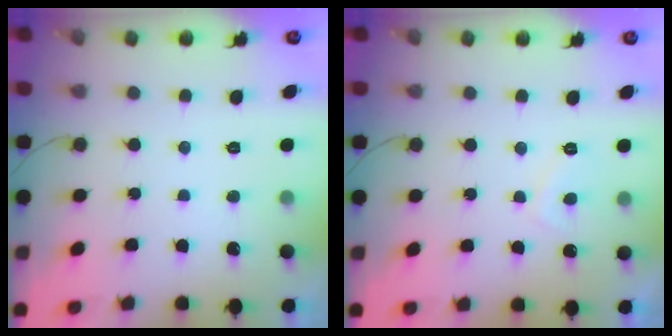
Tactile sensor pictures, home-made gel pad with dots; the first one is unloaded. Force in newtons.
{"total": 2.9, "press": 2.8, "slide": 0.8}